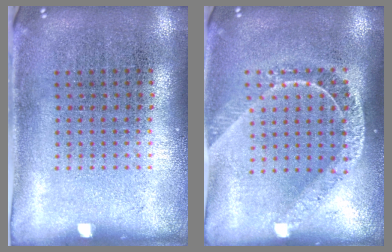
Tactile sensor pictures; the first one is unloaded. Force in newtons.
{"total": 1.7, "press": 1.4, "slide": 1.0}